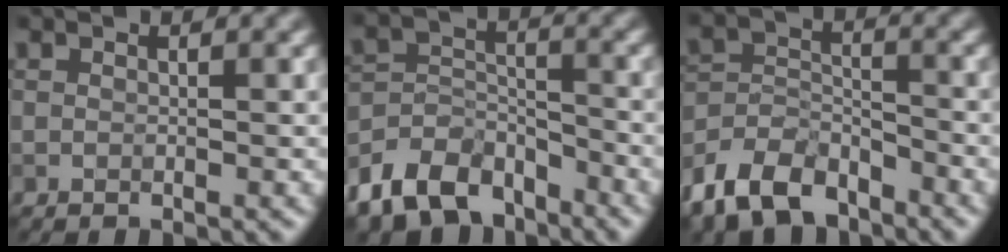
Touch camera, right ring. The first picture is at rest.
{"total": 8.2, "force": [-6.3, 4.5, 2.8], "torque": [-0.042, -0.003, -0.123]}
{"total": 7.2, "force": [-5.5, 3.6, 3.0], "torque": [-0.059, -0.007, -0.117]}